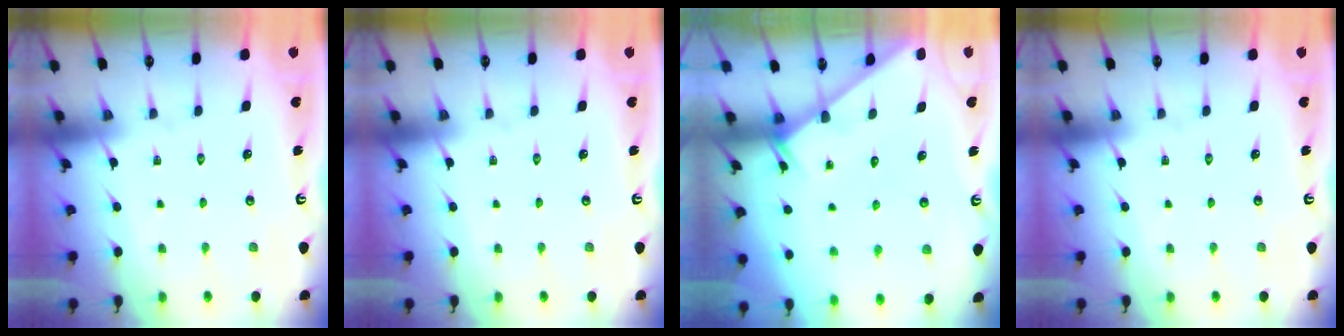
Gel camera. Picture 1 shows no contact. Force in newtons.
{"total": 0.0}
{"total": 2.9, "press": 2.9, "slide": 0.1}
{"total": 0.0}